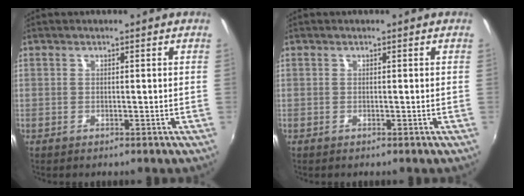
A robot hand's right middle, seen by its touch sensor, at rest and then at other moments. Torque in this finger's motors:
{"motor_torque": [1.02, -0.63, 0.04, -0.03]}